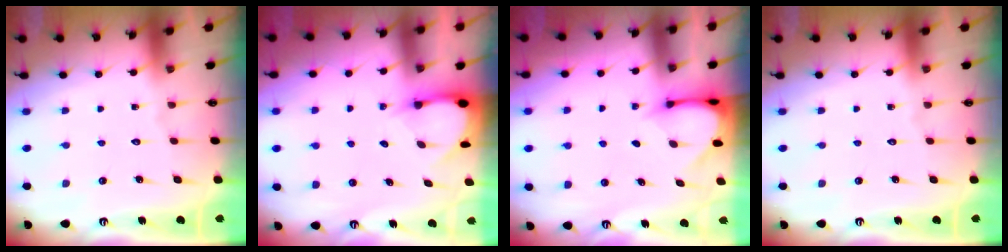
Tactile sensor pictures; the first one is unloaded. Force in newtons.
{"total": 2.6, "press": 2.5, "slide": 0.4}
{"total": 3.3, "press": 3.3, "slide": 0.2}
{"total": 0.0}